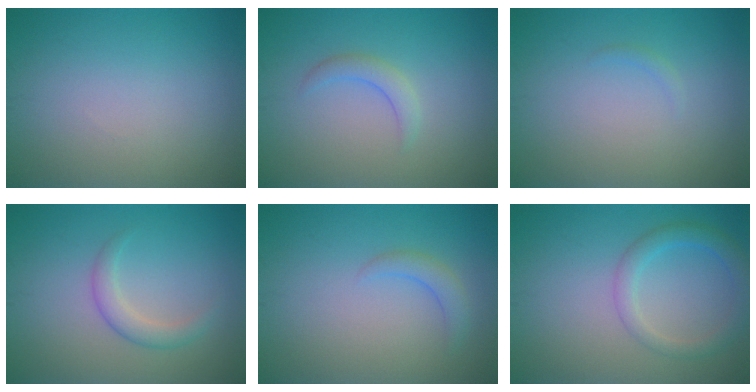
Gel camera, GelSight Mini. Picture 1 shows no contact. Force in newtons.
{"total": 1.7, "press": 1.7, "slide": 0.2}
{"total": 0.5, "press": 0.5, "slide": 0.1}
{"total": 2.0, "press": 2.0, "slide": 0.1}
{"total": 1.7, "press": 1.7, "slide": 0.3}
{"total": 2.8, "press": 2.8, "slide": 0.2}